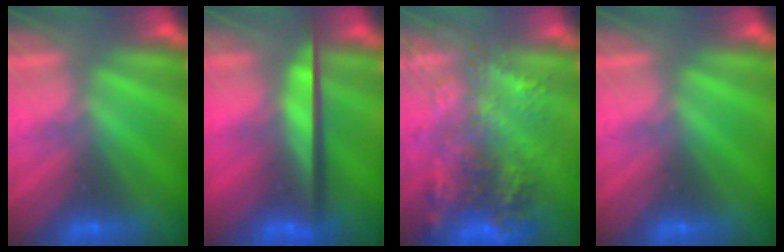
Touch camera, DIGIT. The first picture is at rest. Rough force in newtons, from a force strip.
{"total": 7.9}
{"total": 6.9}
{"total": 0.0}